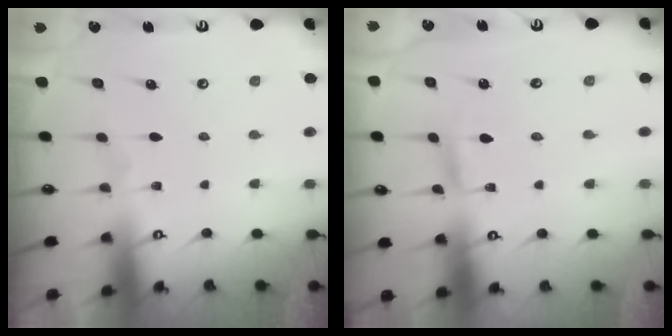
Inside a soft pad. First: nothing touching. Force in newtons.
{"total": 2.6, "press": 2.6, "slide": 0.1}